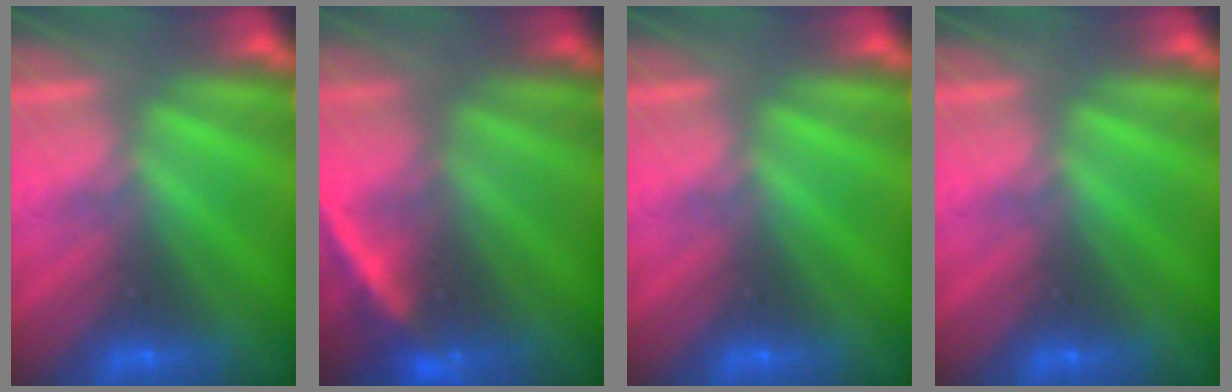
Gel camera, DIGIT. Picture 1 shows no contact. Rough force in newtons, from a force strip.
{"total": 2.2}
{"total": 0.0}
{"total": 0.0}